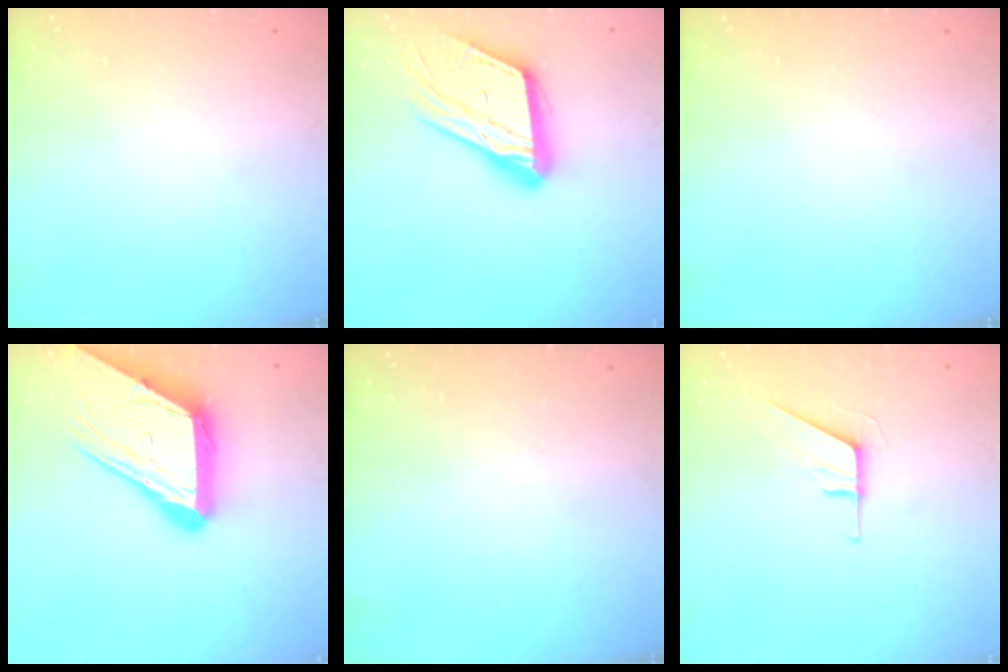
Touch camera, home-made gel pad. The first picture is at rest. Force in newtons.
{"total": 17.4, "press": 17.3, "slide": 1.9}
{"total": 0.0}
{"total": 23.4, "press": 23.3, "slide": 2.5}
{"total": 0.0}
{"total": 5.9, "press": 5.9, "slide": 0.6}